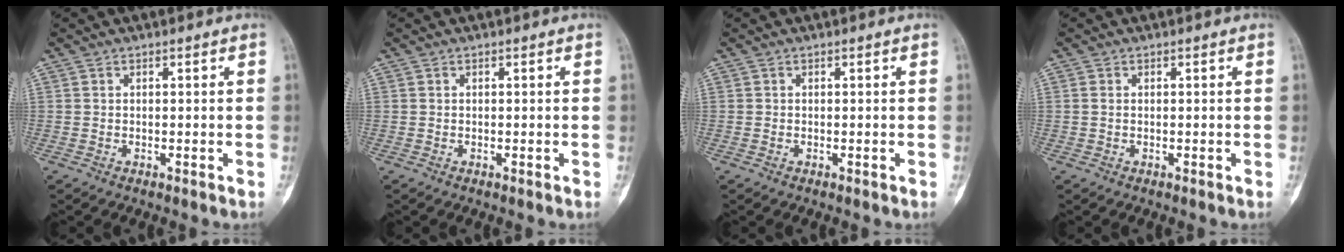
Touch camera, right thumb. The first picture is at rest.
{"total": 0.0}
{"total": 0.0}
{"total": 0.6, "force": [0.0, 0.4, 0.4], "torque": [-0.009, 0.000, -0.001]}